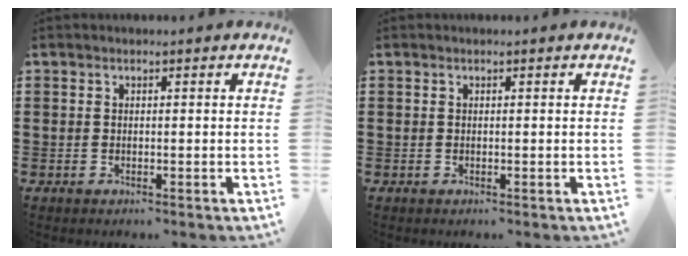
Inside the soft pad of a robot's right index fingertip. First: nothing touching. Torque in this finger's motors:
{"motor_torque": [0.00, 0.00, 0.00, 0.00]}